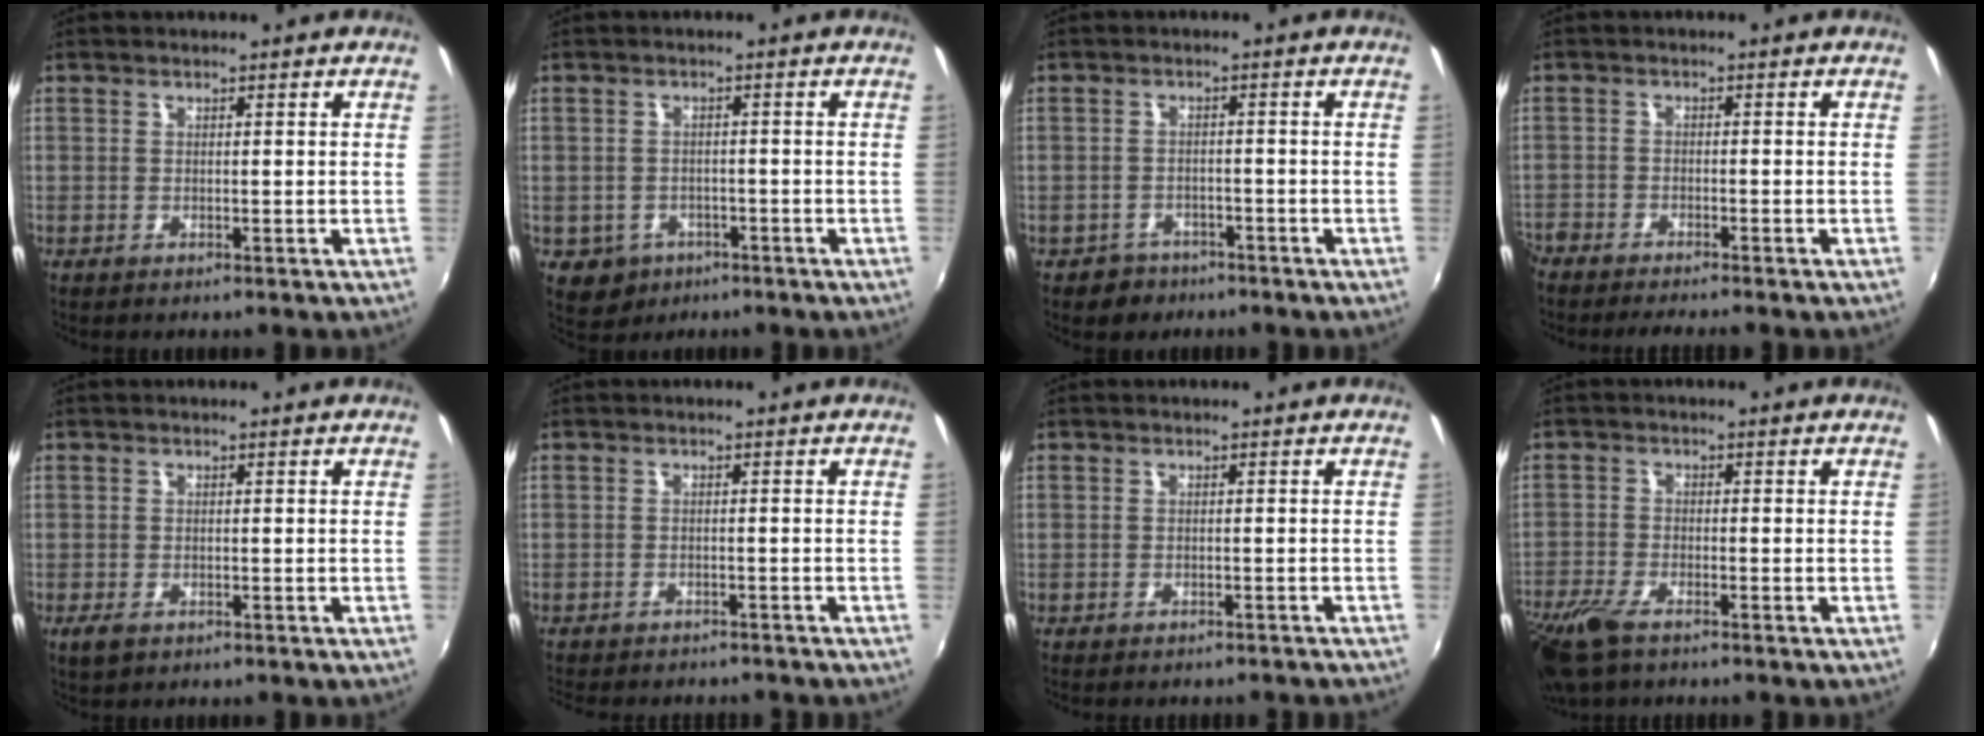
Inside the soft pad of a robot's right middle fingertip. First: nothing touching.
{"total": 5.7, "force": [-2.4, 4.9, 1.7], "torque": [-0.048, -0.002, -0.025]}
{"total": 4.1, "force": [-2.9, 2.9, 0.4], "torque": [-0.025, 0.006, -0.043]}
{"total": 7.0, "force": [-6.4, 1.2, 2.7], "torque": [-0.083, -0.020, -0.112]}
{"total": 2.3, "force": [-1.3, 1.1, 1.5], "torque": [-0.029, -0.005, -0.022]}
{"total": 7.9, "force": [-7.1, 2.0, 2.8], "torque": [-0.069, -0.015, -0.101]}
{"total": 5.7, "force": [-5.2, 1.4, 2.1], "torque": [-0.048, -0.015, -0.064]}
{"total": 10.1, "force": [-7.2, 3.4, 6.2], "torque": [-0.159, -0.039, -0.140]}